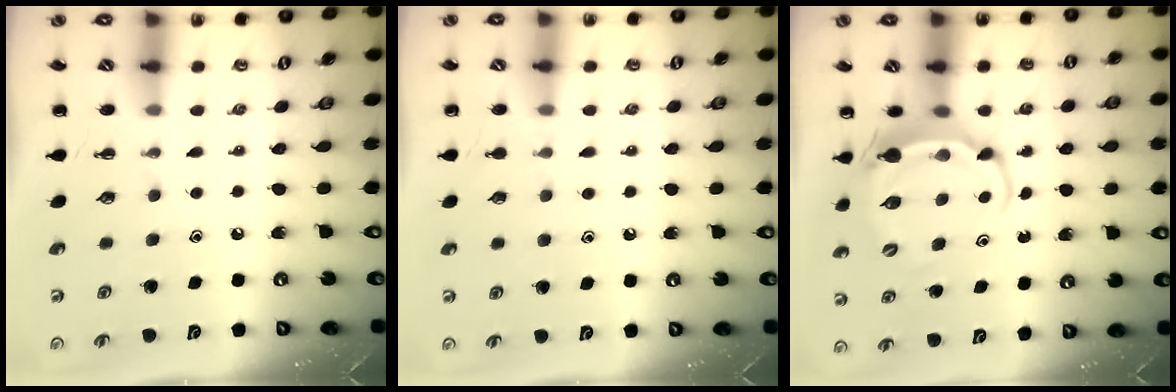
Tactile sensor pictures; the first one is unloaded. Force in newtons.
{"total": 5.2, "press": 4.9, "slide": 1.6}
{"total": 6.3, "press": 6.2, "slide": 1.2}